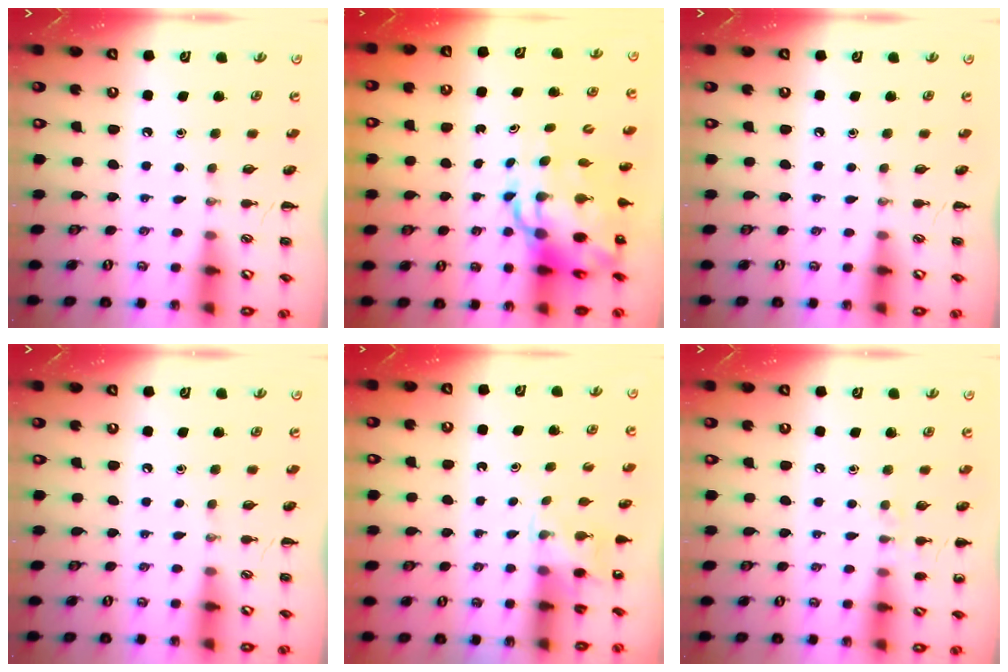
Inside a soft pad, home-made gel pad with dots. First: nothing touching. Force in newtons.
{"total": 11.7, "press": 11.2, "slide": 3.2}
{"total": 0.0}
{"total": 0.0}
{"total": 3.6, "press": 3.4, "slide": 1.2}
{"total": 5.1, "press": 4.9, "slide": 1.7}